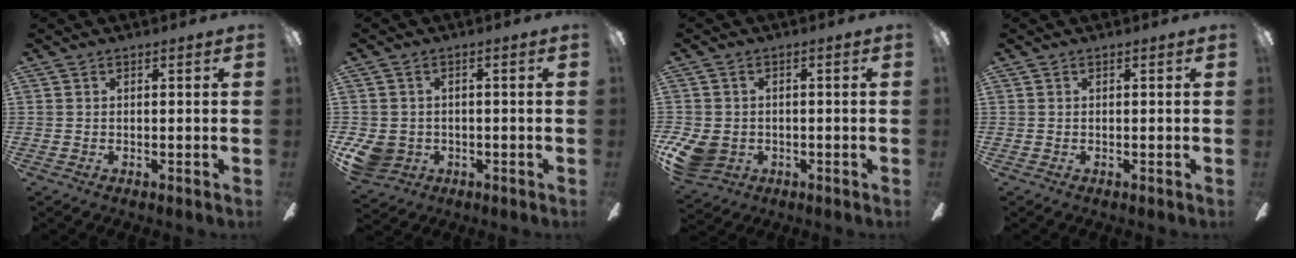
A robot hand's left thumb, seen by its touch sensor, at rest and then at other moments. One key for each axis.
{"total": 5.7, "fx": -1.5, "fy": 5.0, "fz": 2.3, "tx": -0.061, "ty": 0.007, "tz": -0.029}
{"total": 6.7, "fx": -1.6, "fy": 5.5, "fz": 3.4, "tx": -0.082, "ty": 0.005, "tz": -0.030}
{"total": 0.0}